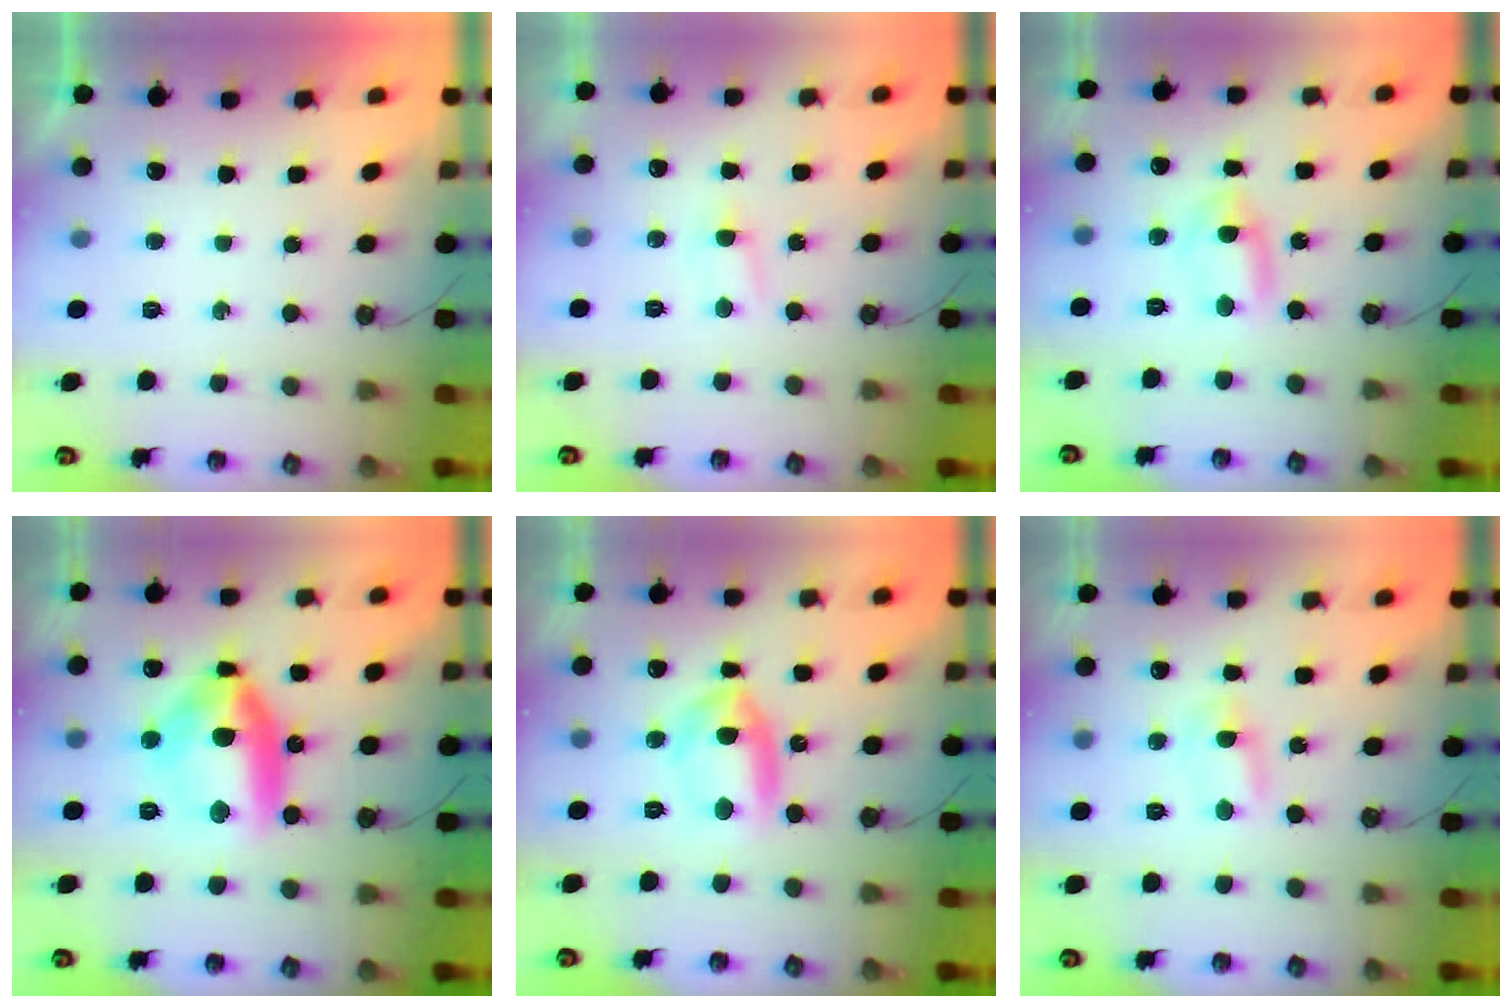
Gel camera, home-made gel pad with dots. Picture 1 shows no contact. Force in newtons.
{"total": 2.8, "press": 2.8, "slide": 0.2}
{"total": 3.2, "press": 3.0, "slide": 1.0}
{"total": 13.5, "press": 13.4, "slide": 1.6}
{"total": 12.7, "press": 10.3, "slide": 7.4}
{"total": 1.5, "press": 1.5, "slide": 0.2}